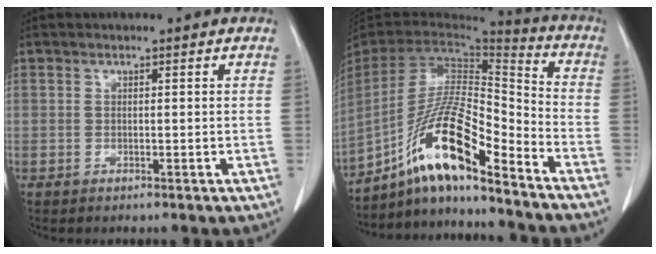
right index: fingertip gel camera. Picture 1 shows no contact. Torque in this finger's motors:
{"motor_torque": [1.64, -0.50, 0.90, 0.21]}